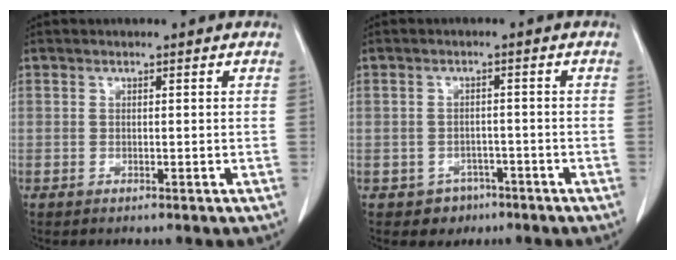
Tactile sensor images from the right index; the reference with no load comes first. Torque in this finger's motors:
{"motor_torque": [-0.55, -0.02, -0.16, -0.07]}